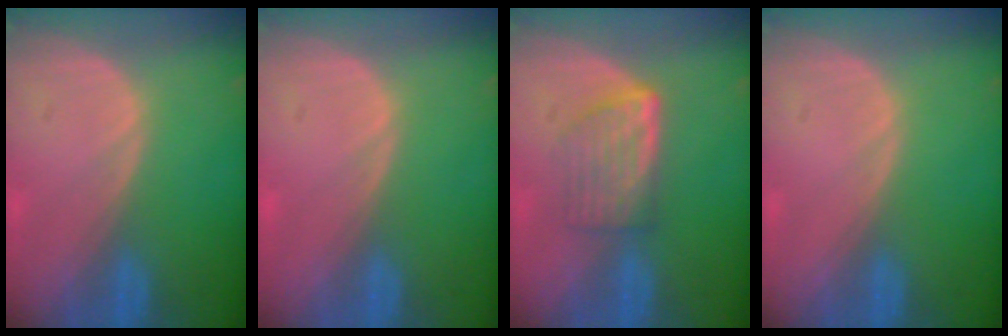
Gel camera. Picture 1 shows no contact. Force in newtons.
{"total": 0.5, "press": 0.1, "slide": 0.5}
{"total": 5.9, "press": 5.3, "slide": 2.6}
{"total": 0.0}